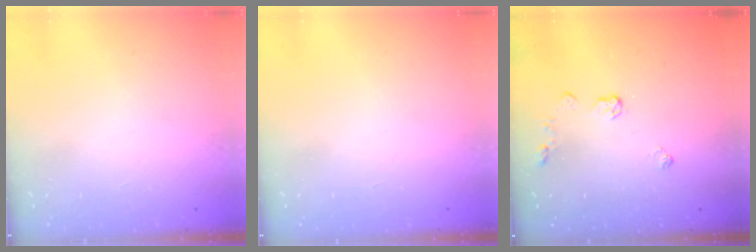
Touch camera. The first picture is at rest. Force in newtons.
{"total": 0.0}
{"total": 3.9, "press": 3.9, "slide": 0.5}